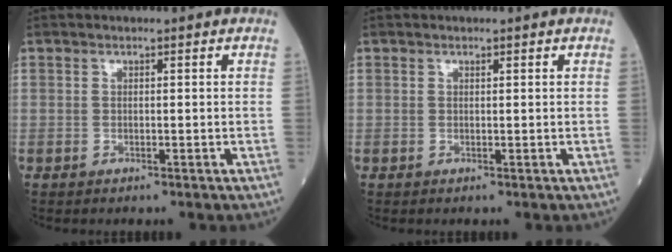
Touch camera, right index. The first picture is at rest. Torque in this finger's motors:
{"motor_torque": [-0.20, -0.05, -0.08, 0.01]}